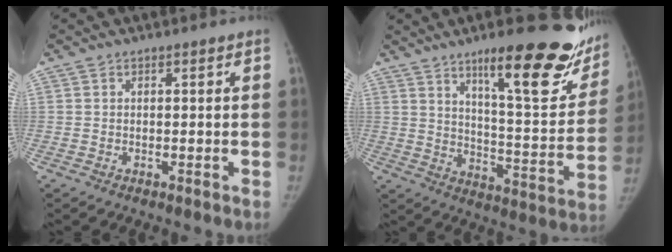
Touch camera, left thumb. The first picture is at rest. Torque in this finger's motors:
{"motor_torque": [1.02, -0.57, 1.49, -1.28, 0.38]}